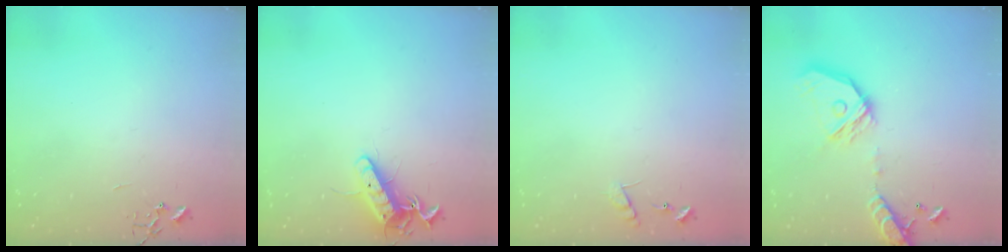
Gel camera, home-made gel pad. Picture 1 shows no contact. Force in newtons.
{"total": 12.1, "press": 12.1, "slide": 0.9}
{"total": 7.5, "press": 7.5, "slide": 0.6}
{"total": 17.7, "press": 17.4, "slide": 3.0}